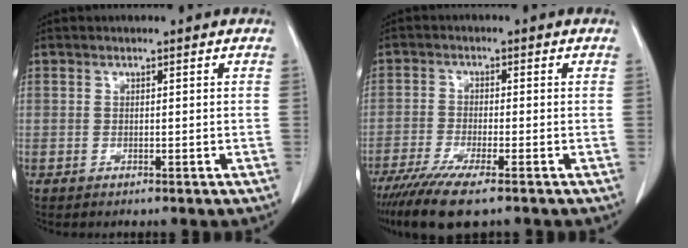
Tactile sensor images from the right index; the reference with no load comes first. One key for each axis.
{"total": 8.6, "fx": -6.2, "fy": 0.7, "fz": 5.9, "tx": -0.101, "ty": -0.022, "tz": -0.104}